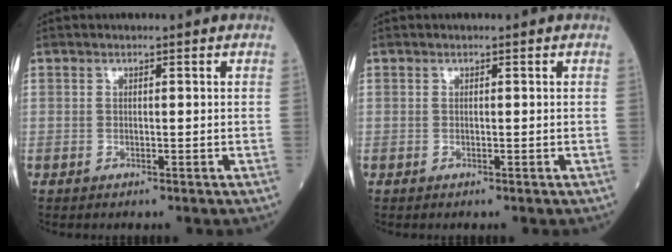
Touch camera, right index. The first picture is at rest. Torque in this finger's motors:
{"motor_torque": [0.02, 0.02, 0.00, -0.01]}